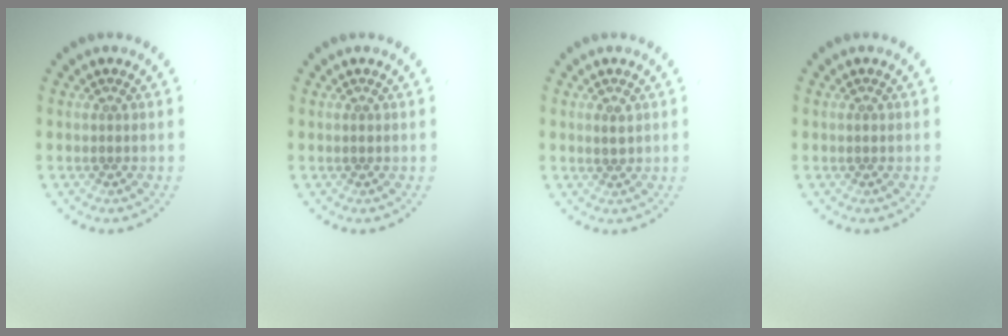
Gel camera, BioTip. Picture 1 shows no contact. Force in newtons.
{"total": 0.5, "press": 0.5, "slide": 0.1}
{"total": 1.2, "press": 1.1, "slide": 0.3}
{"total": 0.5, "press": 0.5, "slide": 0.1}